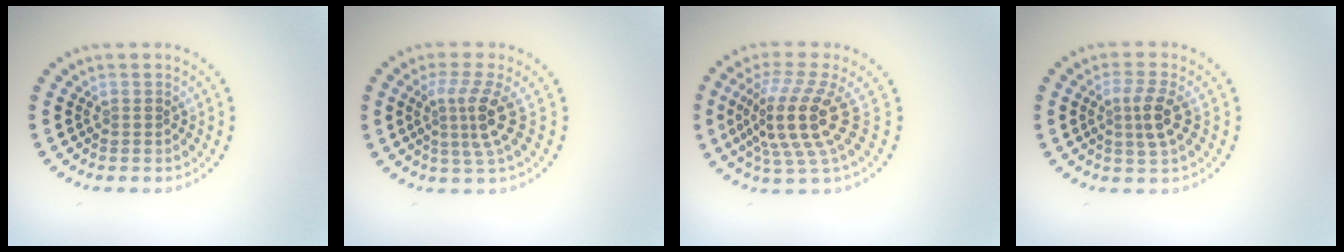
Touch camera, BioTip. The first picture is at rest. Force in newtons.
{"total": 3.4, "press": 2.4, "slide": 2.5}
{"total": 5.3, "press": 3.9, "slide": 3.6}
{"total": 2.6, "press": 2.4, "slide": 1.0}